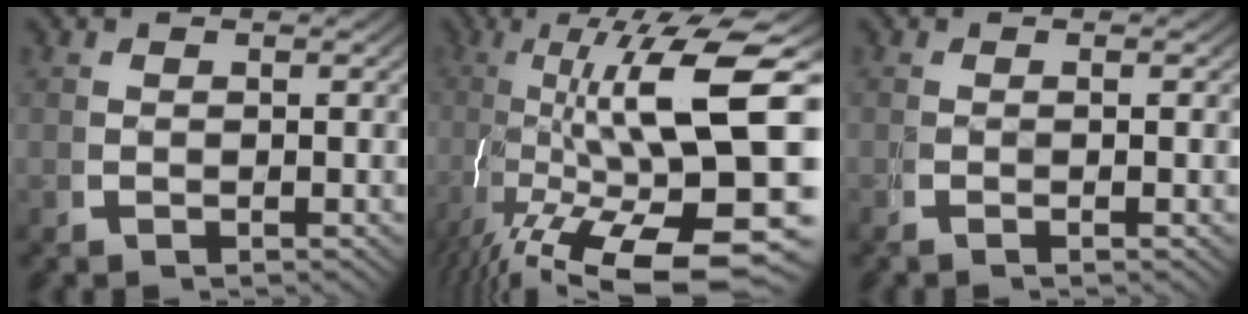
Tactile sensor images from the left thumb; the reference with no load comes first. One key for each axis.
{"total": 17.2, "fx": -2.1, "fy": 8.5, "fz": 14.8, "tx": -0.276, "ty": -0.070, "tz": 0.016}
{"total": 1.2, "fx": 0.1, "fy": -0.2, "fz": 1.2, "tx": -0.025, "ty": 0.005, "tz": -0.004}